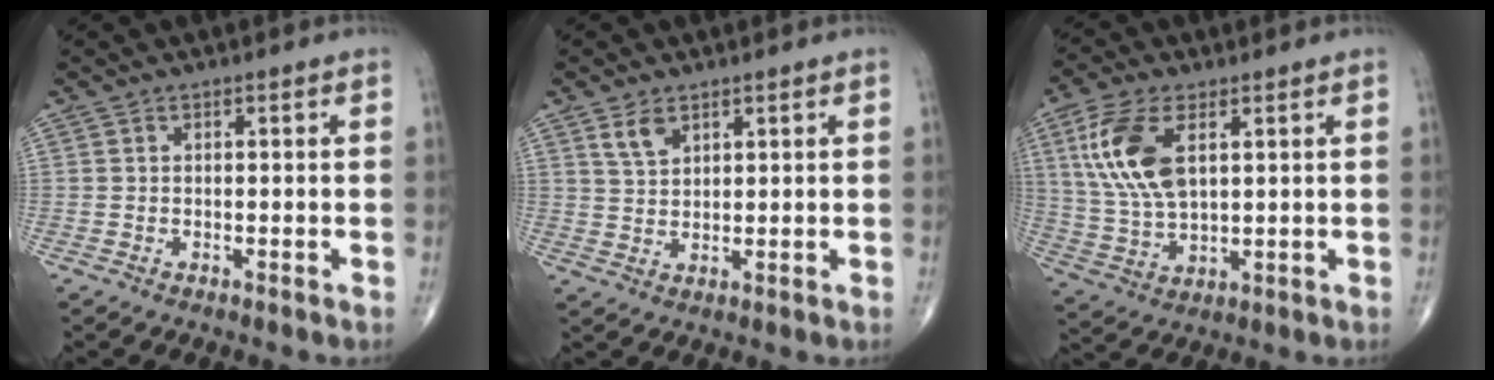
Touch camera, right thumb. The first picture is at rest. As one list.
[{"total": 3.8, "force": [2.4, 2.1, 2.2], "torque": [-0.033, -0.013, 0.051]}, {"total": 13.3, "force": [4.3, 6.6, 10.7], "torque": [-0.228, -0.010, 0.091]}]